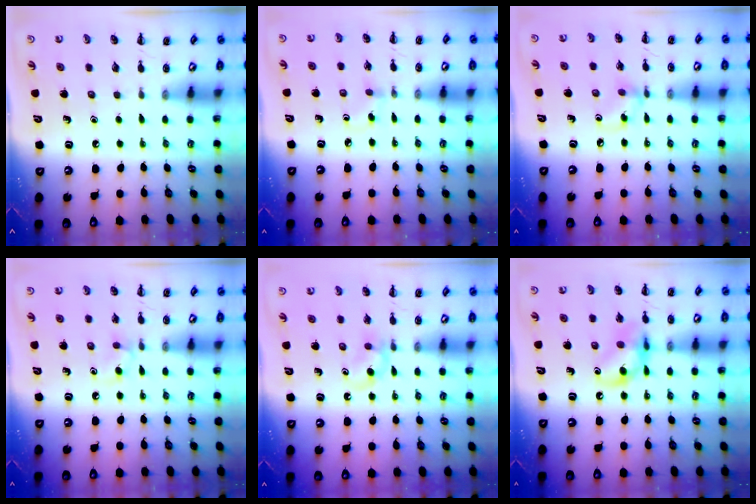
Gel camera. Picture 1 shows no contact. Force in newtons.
{"total": 2.7, "press": 2.4, "slide": 1.1}
{"total": 5.0, "press": 5.0, "slide": 0.4}
{"total": 4.3, "press": 4.0, "slide": 1.5}
{"total": 4.9, "press": 4.5, "slide": 1.9}
{"total": 12.5, "press": 12.3, "slide": 2.1}